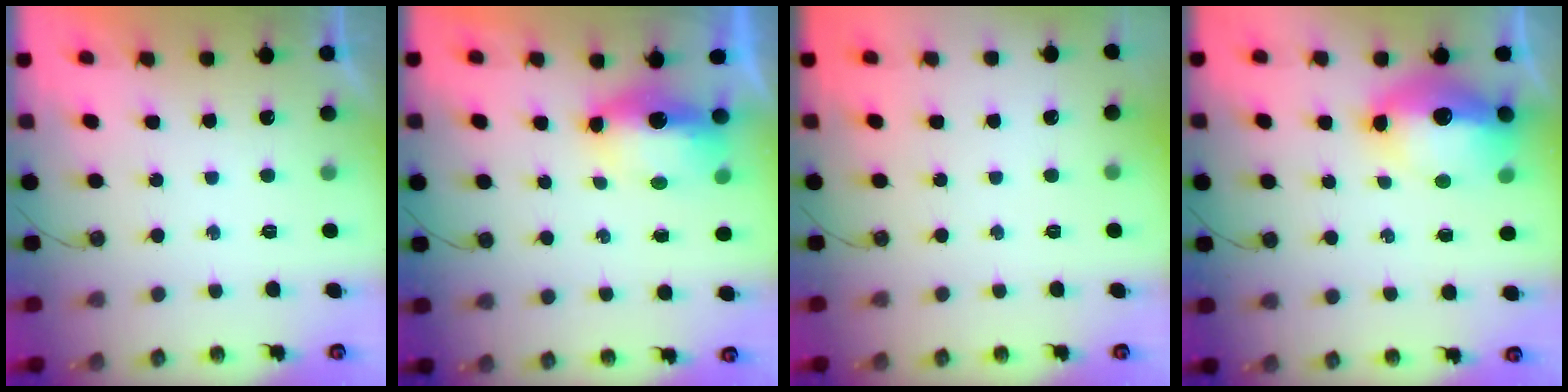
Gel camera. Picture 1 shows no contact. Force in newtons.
{"total": 15.5, "press": 9.3, "slide": 12.4}
{"total": 0.0}
{"total": 15.3, "press": 15.2, "slide": 1.6}